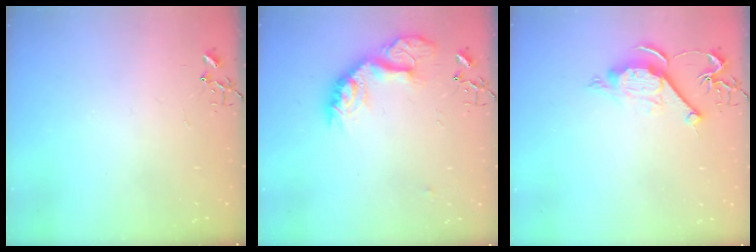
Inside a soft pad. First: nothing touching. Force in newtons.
{"total": 15.5, "press": 15.4, "slide": 1.2}
{"total": 10.3, "press": 10.3, "slide": 0.6}